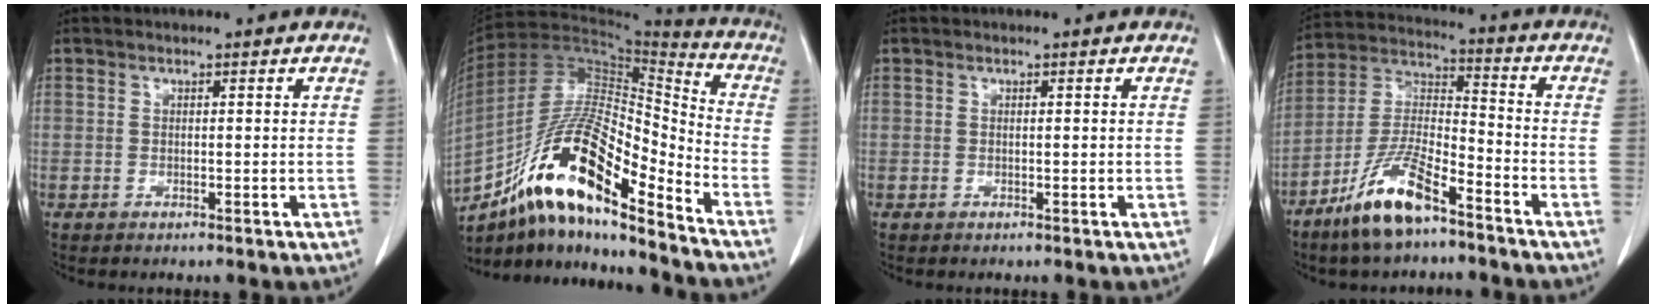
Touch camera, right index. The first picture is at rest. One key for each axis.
{"total": 18.8, "fx": -12.1, "fy": 3.6, "fz": 13.8, "tx": -0.259, "ty": 0.014, "tz": -0.213}
{"total": 0.0}
{"total": 12.3, "fx": -8.2, "fy": 2.7, "fz": 8.7, "tx": -0.185, "ty": -0.009, "tz": -0.159}